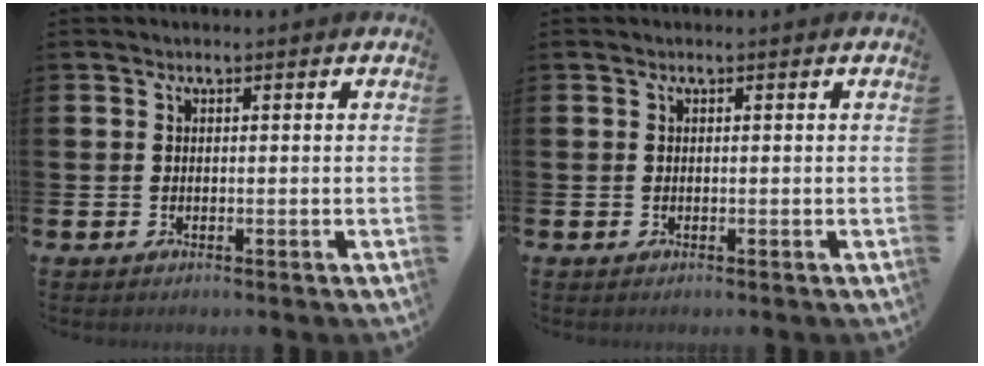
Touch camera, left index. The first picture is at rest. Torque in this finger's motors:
{"motor_torque": [-0.07, 0.06, 0.00, 0.00]}